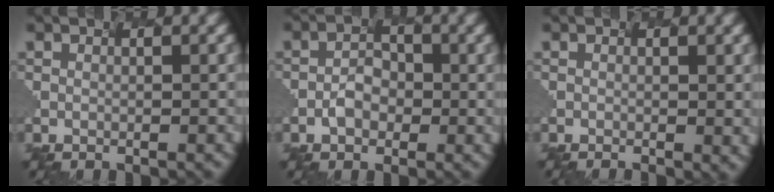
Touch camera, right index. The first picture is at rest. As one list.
[{"total": 1.9, "force": [-1.4, 1.2, 0.7], "torque": [-0.014, 0.006, -0.022]}, {"total": 1.3, "force": [-0.3, 0.3, 1.2], "torque": [-0.009, 0.000, 0.008]}]